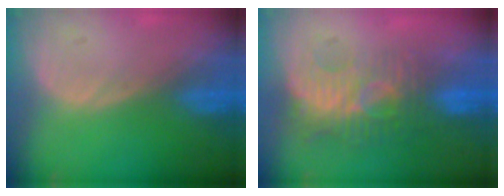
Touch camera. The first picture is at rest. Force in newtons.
{"total": 9.4, "press": 8.5, "slide": 4.1}